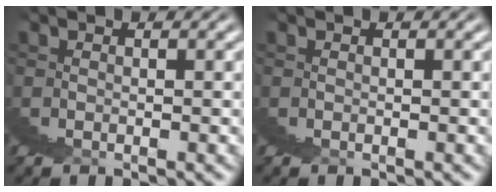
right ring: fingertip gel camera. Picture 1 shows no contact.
{"total": 0.0}